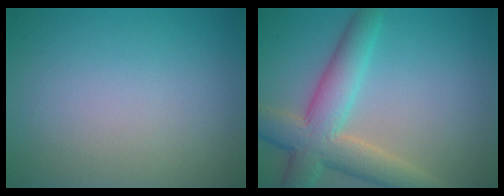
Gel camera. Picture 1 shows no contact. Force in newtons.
{"total": 7.1, "press": 7.1, "slide": 0.4}